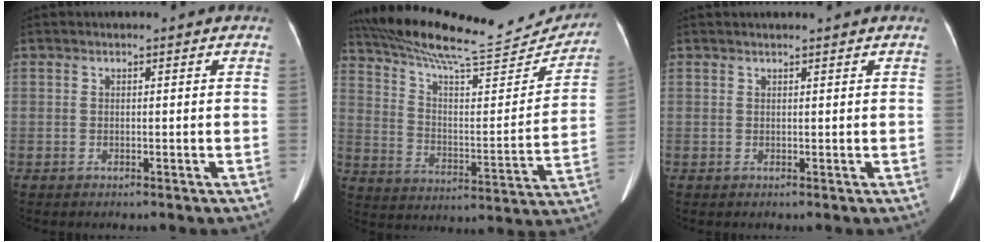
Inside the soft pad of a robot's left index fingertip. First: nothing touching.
{"total": 24.5, "force": [22.7, 3.4, 8.6], "torque": [-0.147, -0.032, 0.318]}
{"total": 1.8, "force": [1.6, 0.1, 0.8], "torque": [-0.005, 0.018, 0.022]}